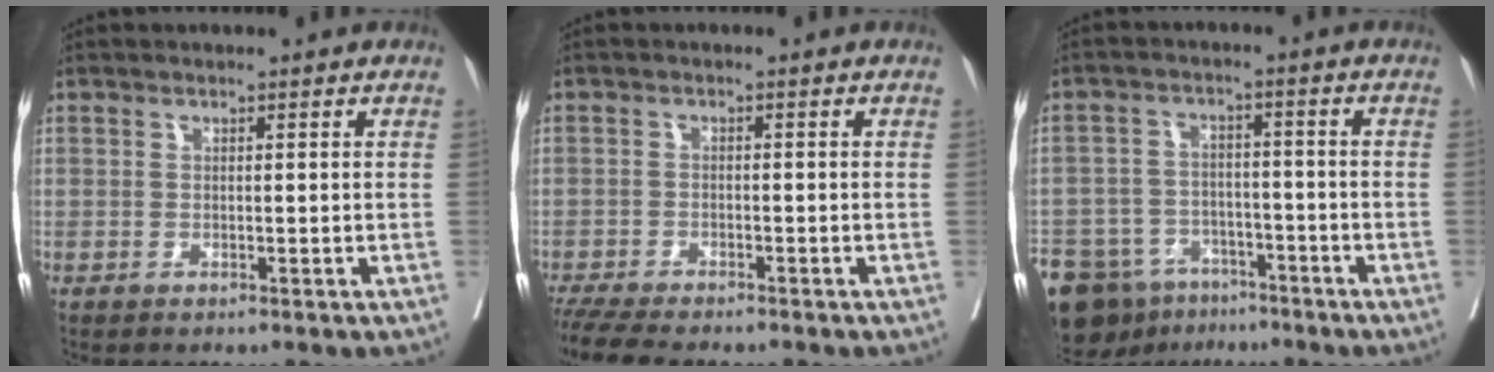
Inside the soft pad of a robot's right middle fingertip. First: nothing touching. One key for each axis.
{"total": 8.6, "fx": -7.6, "fy": 1.1, "fz": 3.9, "tx": -0.059, "ty": -0.016, "tz": -0.123}
{"total": 14.6, "fx": -10.3, "fy": 8.9, "fz": 5.3, "tx": -0.129, "ty": 0.003, "tz": -0.154}